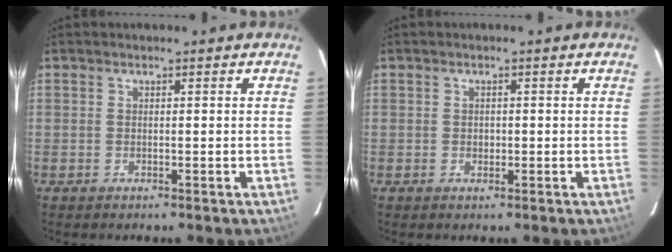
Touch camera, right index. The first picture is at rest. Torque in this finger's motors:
{"motor_torque": [0.11, -0.04, 0.07, 0.02]}